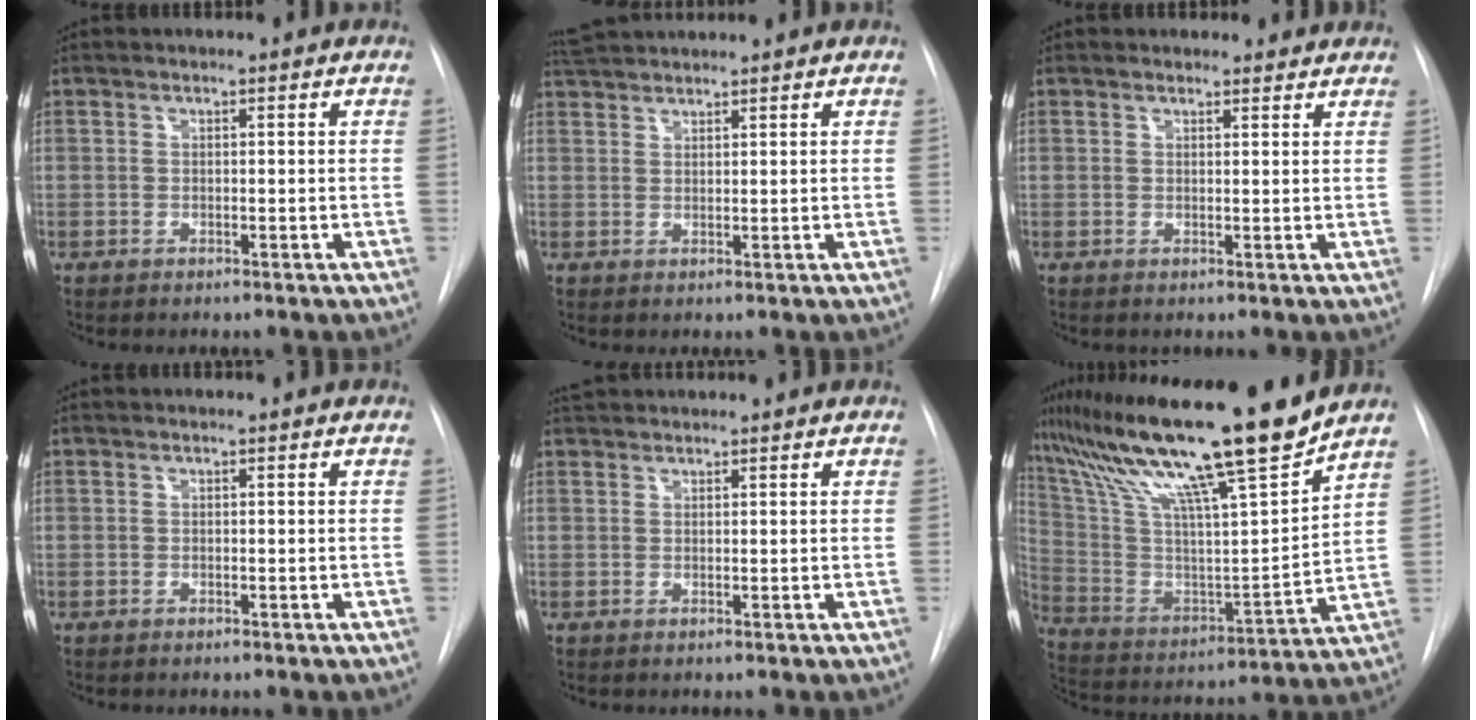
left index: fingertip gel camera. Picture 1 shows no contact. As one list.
[{"total": 4.9, "force": [4.7, 0.2, 1.2], "torque": [-0.027, 0.035, 0.089]}, {"total": 3.3, "force": [3.0, 1.2, 0.1], "torque": [0.002, 0.004, 0.028]}, {"total": 0.0}, {"total": 3.2, "force": [3.1, 0.5, 0.7], "torque": [-0.011, 0.034, 0.056]}, {"total": 23.4, "force": [18.1, 0.1, 14.9], "torque": [-0.269, -0.004, 0.314]}]